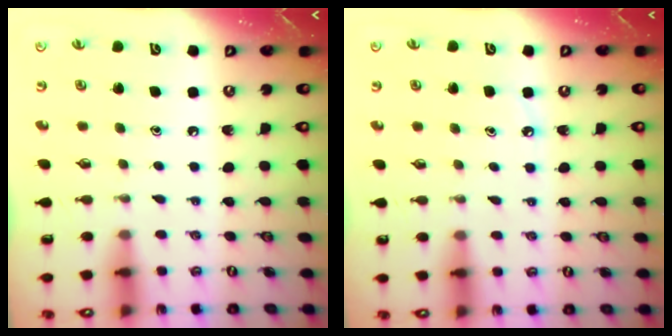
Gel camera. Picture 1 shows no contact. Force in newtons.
{"total": 2.7, "press": 2.7, "slide": 0.4}